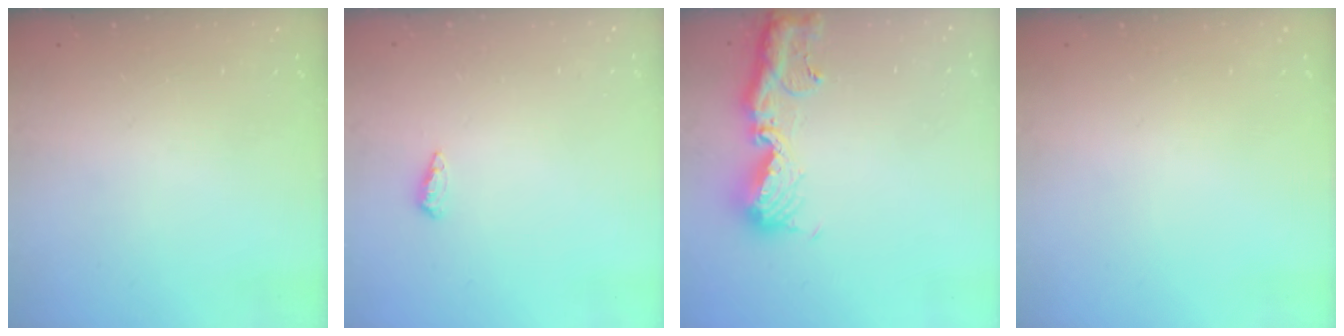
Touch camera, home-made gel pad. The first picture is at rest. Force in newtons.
{"total": 6.1, "press": 6.0, "slide": 1.0}
{"total": 14.1, "press": 14.0, "slide": 1.5}
{"total": 0.0}